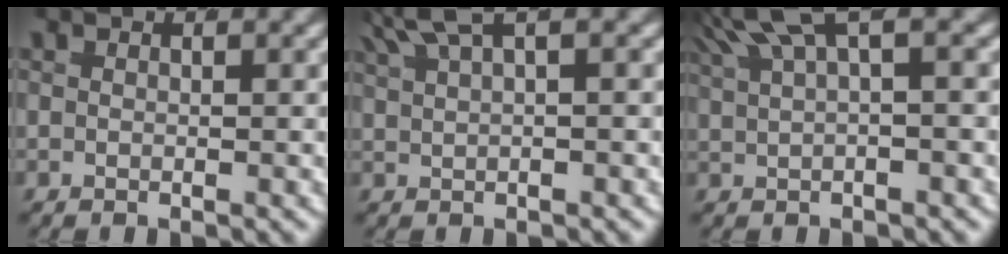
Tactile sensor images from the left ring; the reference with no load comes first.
{"total": 3.0, "force": [1.9, 1.1, 2.1], "torque": [-0.041, 0.011, 0.032]}
{"total": 5.1, "force": [2.8, 2.0, 3.7], "torque": [-0.063, 0.016, 0.043]}